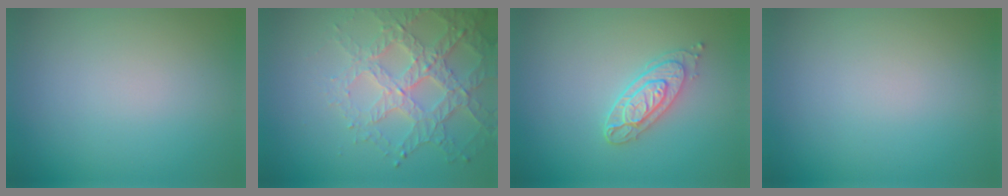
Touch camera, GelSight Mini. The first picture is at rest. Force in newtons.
{"total": 4.7, "press": 4.1, "slide": 2.3}
{"total": 3.2, "press": 2.6, "slide": 1.9}
{"total": 0.0}